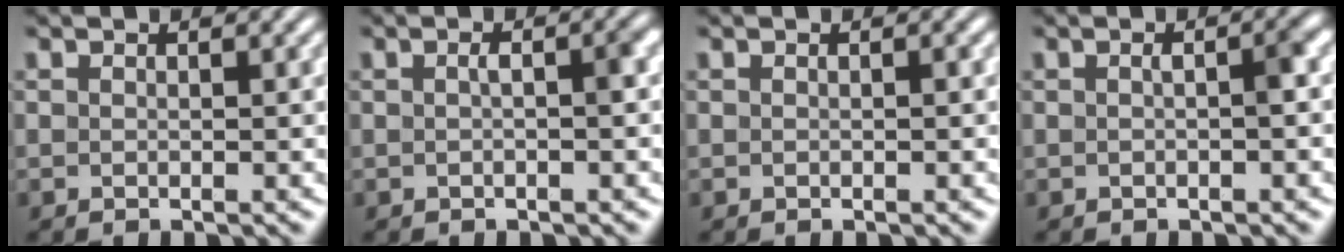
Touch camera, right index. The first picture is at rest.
{"total": 1.4, "force": [-0.3, 0.2, 1.4], "torque": [-0.016, 0.004, -0.006]}
{"total": 0.0}
{"total": 1.5, "force": [-0.3, 0.2, 1.4], "torque": [-0.017, 0.005, -0.006]}